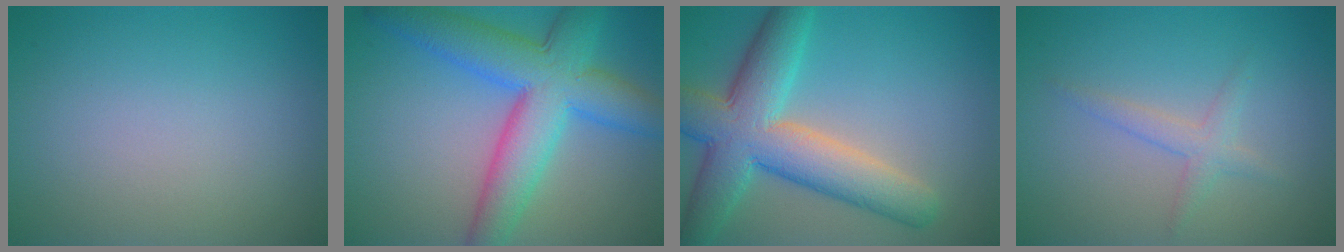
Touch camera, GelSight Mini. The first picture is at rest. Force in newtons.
{"total": 9.0, "press": 9.0, "slide": 0.3}
{"total": 9.1, "press": 9.1, "slide": 0.3}
{"total": 1.8, "press": 1.8, "slide": 0.0}